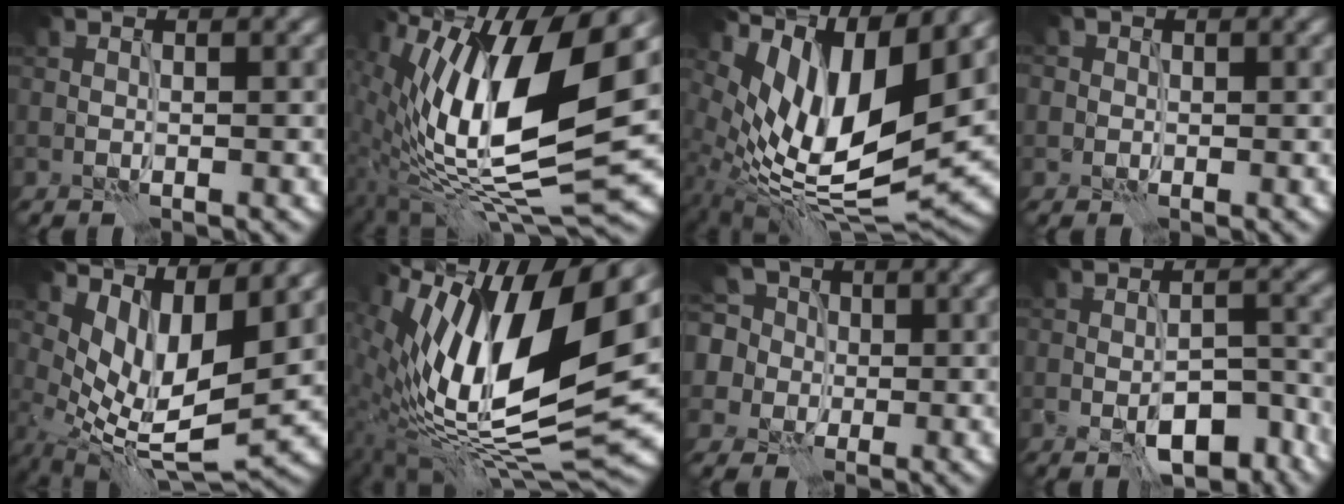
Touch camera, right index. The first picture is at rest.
{"total": 14.6, "force": [3.1, 4.7, 13.5], "torque": [-0.247, -0.001, 0.055]}
{"total": 12.3, "force": [3.8, 5.1, 10.5], "torque": [-0.207, -0.008, 0.075]}
{"total": 0.9, "force": [0.1, 0.9, 0.0], "torque": [0.003, -0.001, 0.001]}
{"total": 8.2, "force": [2.2, 3.6, 7.0], "torque": [-0.137, -0.020, 0.046]}
{"total": 15.1, "force": [4.5, 5.6, 13.3], "torque": [-0.245, 0.005, 0.074]}
{"total": 8.3, "force": [2.6, 7.1, 3.3], "torque": [-0.069, 0.027, 0.015]}
{"total": 6.0, "force": [-3.4, 2.3, 4.3], "torque": [-0.054, 0.006, -0.050]}